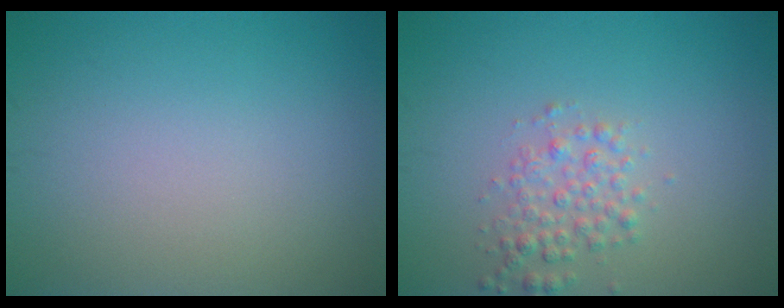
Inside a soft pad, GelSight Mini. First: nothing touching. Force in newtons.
{"total": 2.4, "press": 2.4, "slide": 0.1}